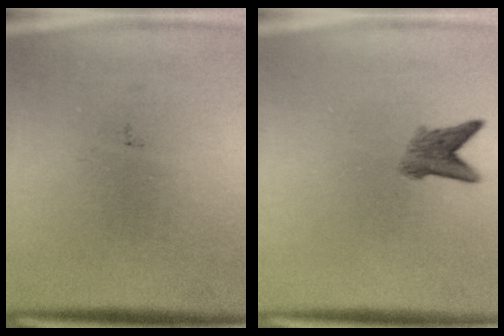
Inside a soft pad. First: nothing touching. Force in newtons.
{"total": 3.0}